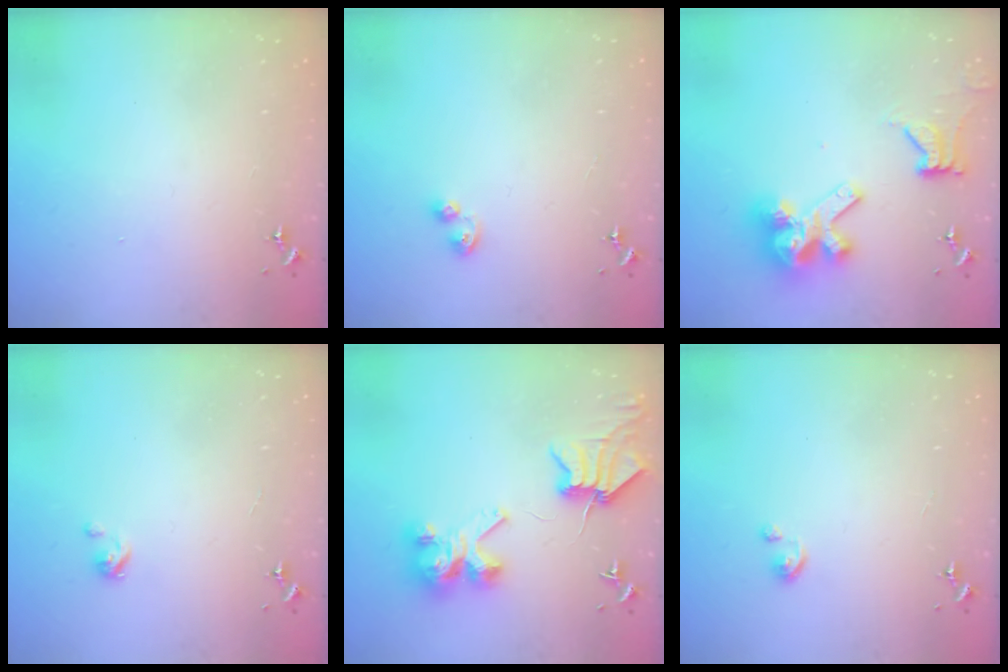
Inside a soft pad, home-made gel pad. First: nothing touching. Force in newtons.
{"total": 5.3, "press": 5.2, "slide": 0.6}
{"total": 15.3, "press": 15.1, "slide": 2.0}
{"total": 2.9, "press": 2.9, "slide": 0.2}
{"total": 9.2, "press": 9.1, "slide": 1.2}
{"total": 2.4, "press": 2.4, "slide": 0.3}